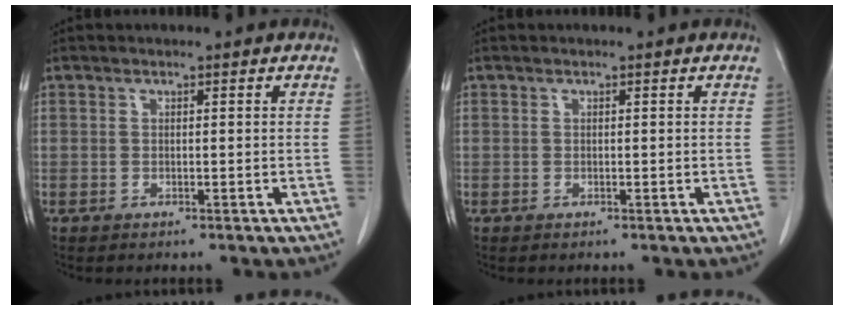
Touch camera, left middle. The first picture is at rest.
{"total": 0.0}